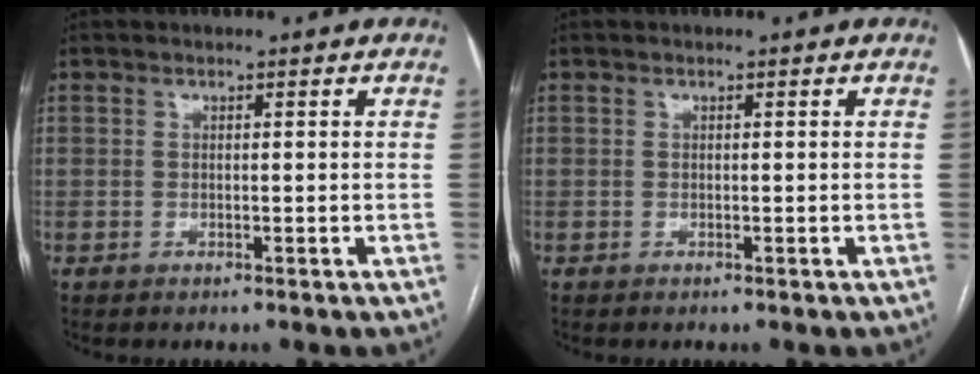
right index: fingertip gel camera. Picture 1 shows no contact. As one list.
[{"total": 0.0}]